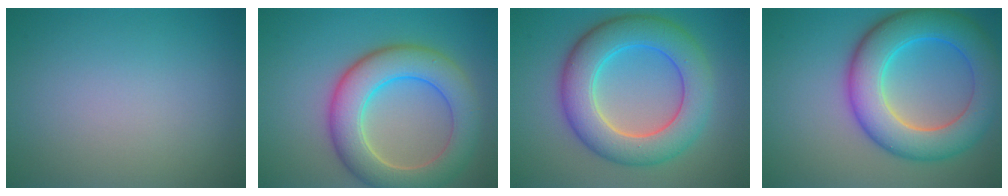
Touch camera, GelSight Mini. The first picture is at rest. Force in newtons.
{"total": 8.1, "press": 8.1, "slide": 0.7}
{"total": 8.5, "press": 8.4, "slide": 0.6}
{"total": 9.1, "press": 9.1, "slide": 0.2}